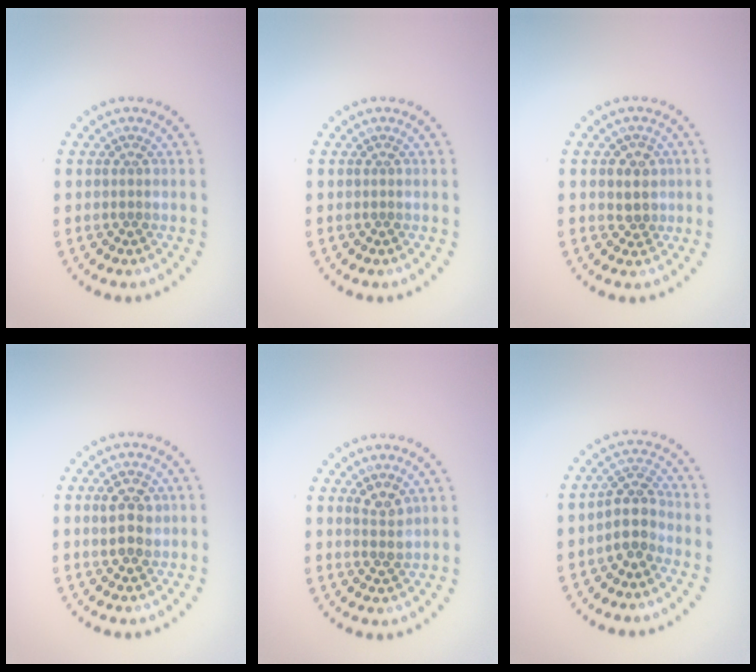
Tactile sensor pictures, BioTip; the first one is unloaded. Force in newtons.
{"total": 0.0}
{"total": 2.4, "press": 2.2, "slide": 0.8}
{"total": 2.6, "press": 2.5, "slide": 0.4}
{"total": 1.6, "press": 1.4, "slide": 0.7}
{"total": 2.8, "press": 2.3, "slide": 1.6}